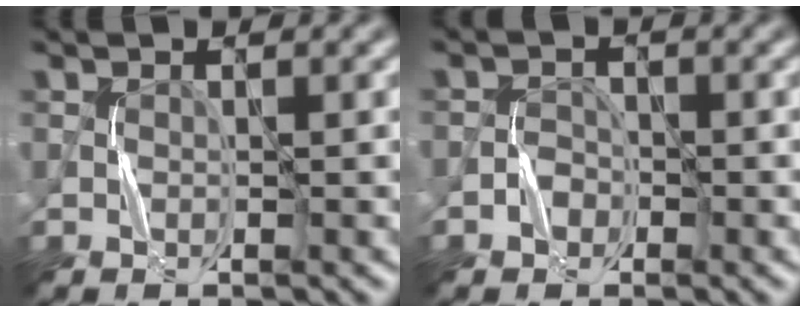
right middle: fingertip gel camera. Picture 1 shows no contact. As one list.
[{"total": 1.0, "force": [-0.7, 0.8, 0.0], "torque": [0.003, 0.005, -0.013]}]